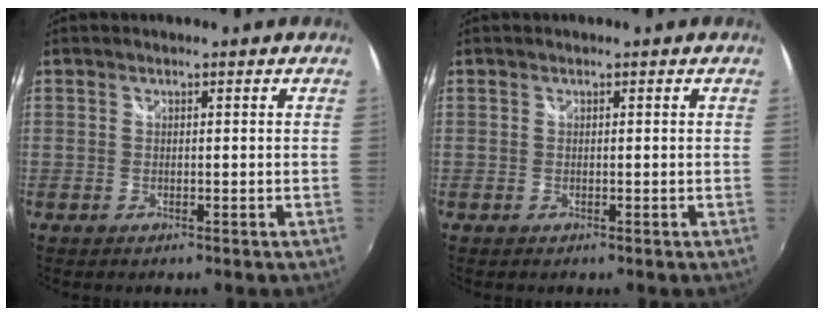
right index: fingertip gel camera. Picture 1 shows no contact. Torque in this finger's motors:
{"motor_torque": [-0.03, -0.02, 0.00, 0.00]}